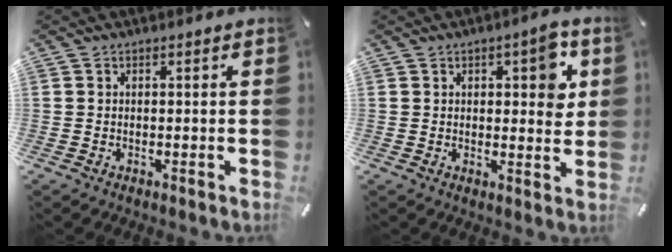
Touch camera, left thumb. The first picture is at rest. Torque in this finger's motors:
{"motor_torque": [0.16, 0.17, 0.34, 0.10, 0.04]}